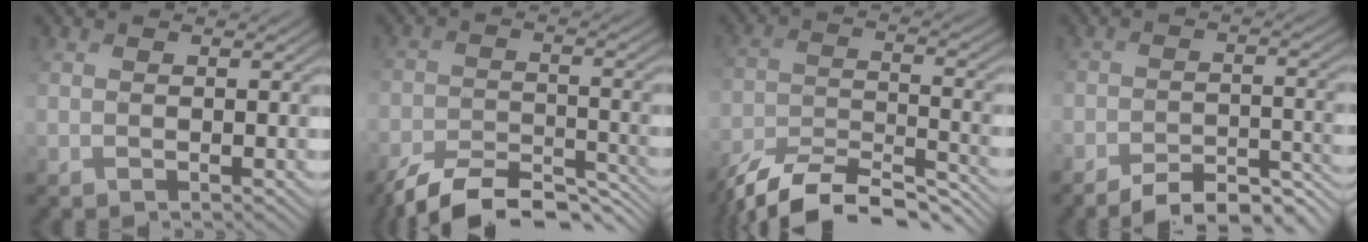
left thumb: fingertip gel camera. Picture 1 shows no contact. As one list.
[{"total": 8.4, "force": [-7.9, 1.7, 2.4], "torque": [-0.038, -0.012, -0.137]}, {"total": 12.1, "force": [-11.2, 2.5, 3.8], "torque": [-0.058, -0.011, -0.184]}, {"total": 6.7, "force": [-6.3, 1.3, 2.0], "torque": [-0.021, 0.000, -0.098]}]